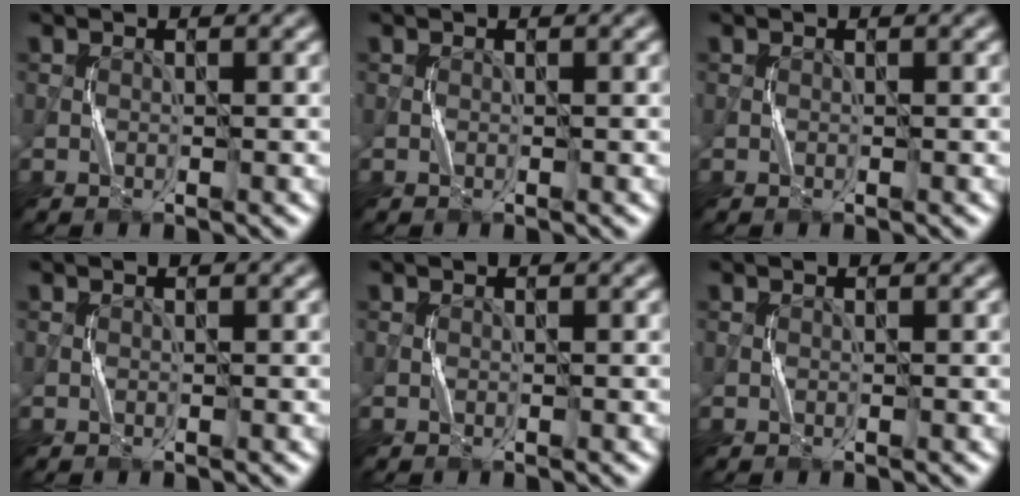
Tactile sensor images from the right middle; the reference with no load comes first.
{"total": 0.0}
{"total": 0.0}
{"total": 0.0}
{"total": 0.0}
{"total": 0.0}